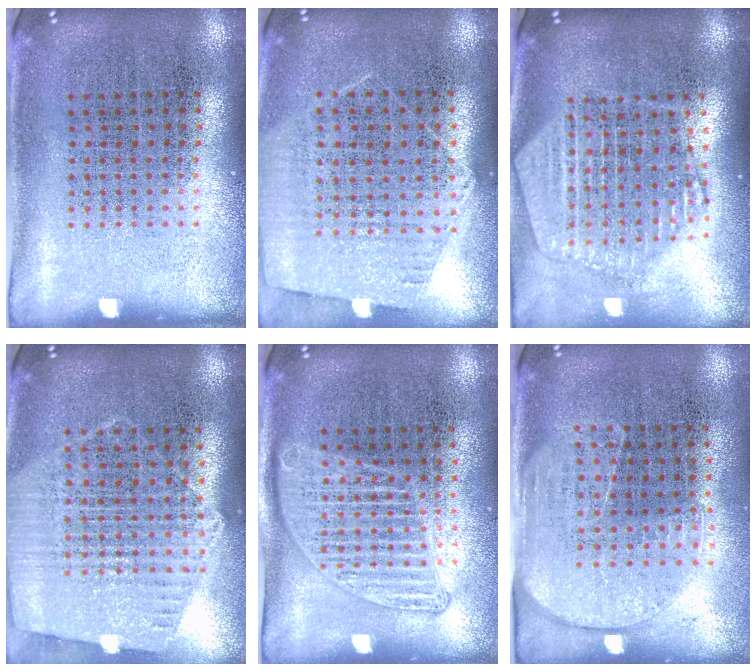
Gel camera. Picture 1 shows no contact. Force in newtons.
{"total": 1.2, "press": 1.1, "slide": 0.5}
{"total": 2.3, "press": 2.0, "slide": 1.1}
{"total": 1.2, "press": 1.2, "slide": 0.3}
{"total": 1.5, "press": 1.4, "slide": 0.5}
{"total": 1.7, "press": 1.5, "slide": 0.9}